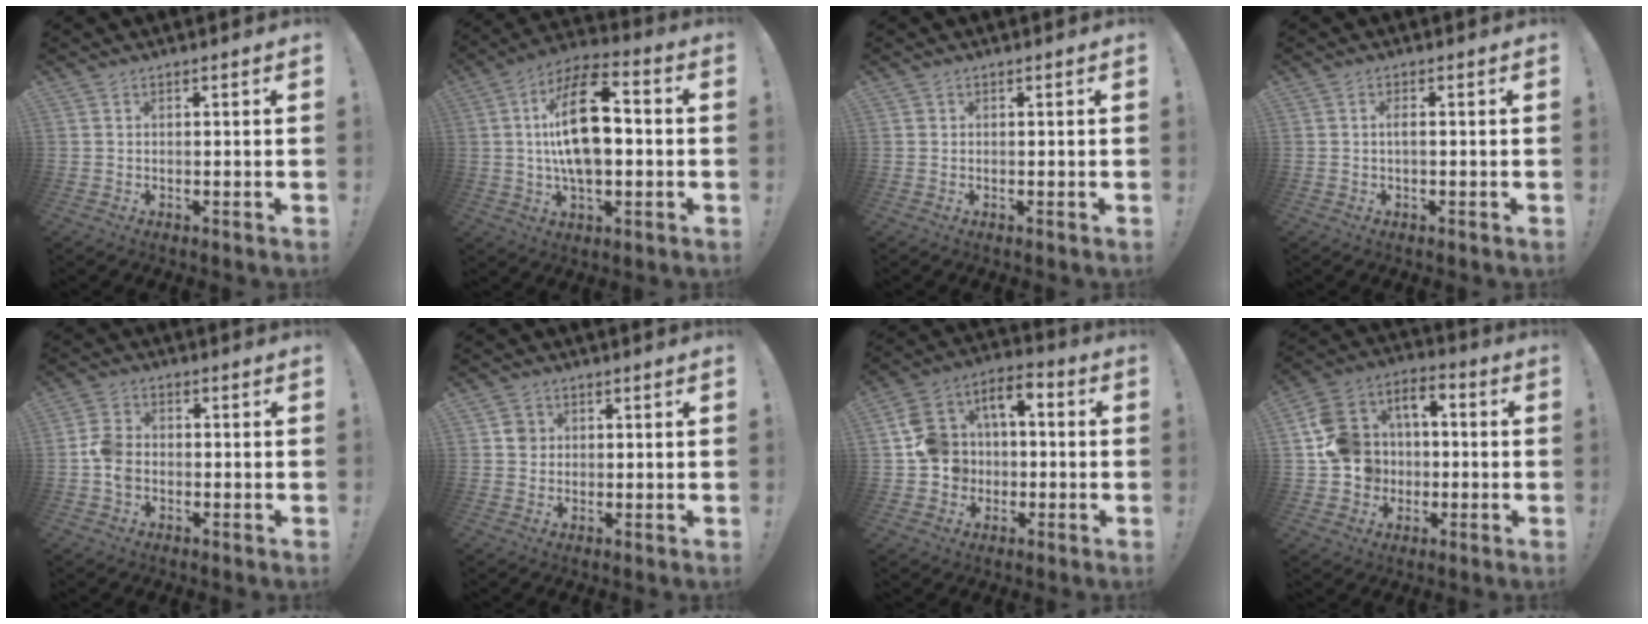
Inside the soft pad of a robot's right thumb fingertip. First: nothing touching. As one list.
[{"total": 19.1, "force": [1.0, 9.7, 16.4], "torque": [-0.283, 0.006, 0.009]}, {"total": 0.5, "force": [0.2, 0.5, -0.1], "torque": [0.001, 0.000, 0.005]}, {"total": 1.7, "force": [-0.4, 0.3, 1.6], "torque": [-0.036, 0.007, -0.007]}, {"total": 6.9, "force": [-1.8, 5.0, 4.4], "torque": [-0.090, 0.015, -0.028]}, {"total": 3.3, "force": [0.5, 3.2, 0.6], "torque": [0.002, 0.000, 0.008]}, {"total": 12.4, "force": [-1.3, 11.5, 4.6], "torque": [-0.083, 0.020, -0.016]}, {"total": 13.8, "force": [-1.4, 12.8, 5.1], "torque": [-0.098, 0.018, -0.015]}]